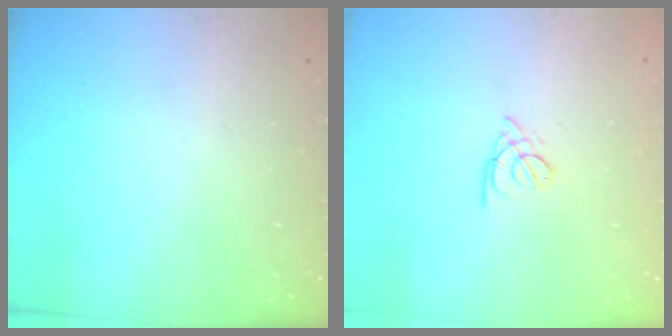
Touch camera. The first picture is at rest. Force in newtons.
{"total": 1.8, "press": 1.7, "slide": 0.5}